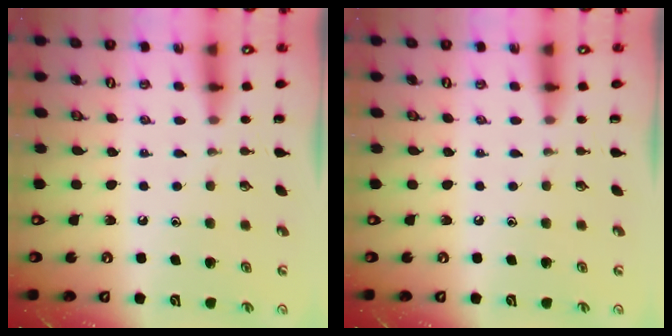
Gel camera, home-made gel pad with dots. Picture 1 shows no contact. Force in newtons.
{"total": 0.0}